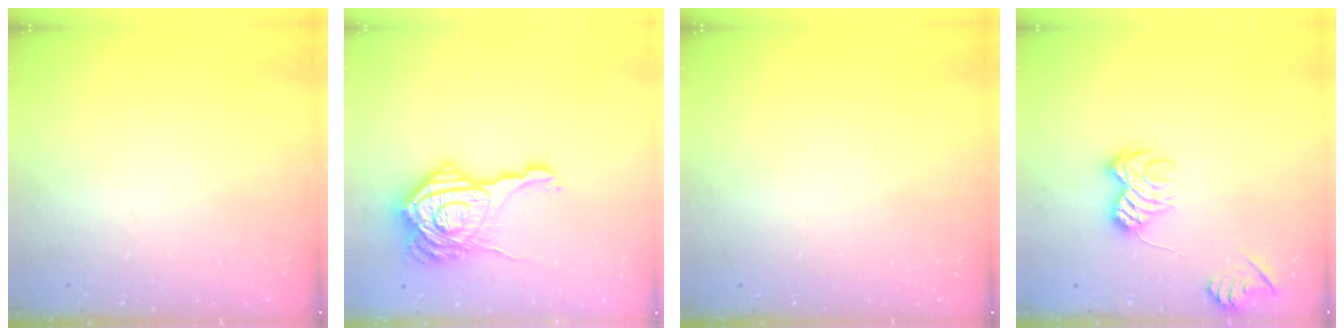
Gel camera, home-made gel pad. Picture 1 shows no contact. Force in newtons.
{"total": 21.0, "press": 20.9, "slide": 1.6}
{"total": 0.0}
{"total": 8.4, "press": 8.3, "slide": 1.2}